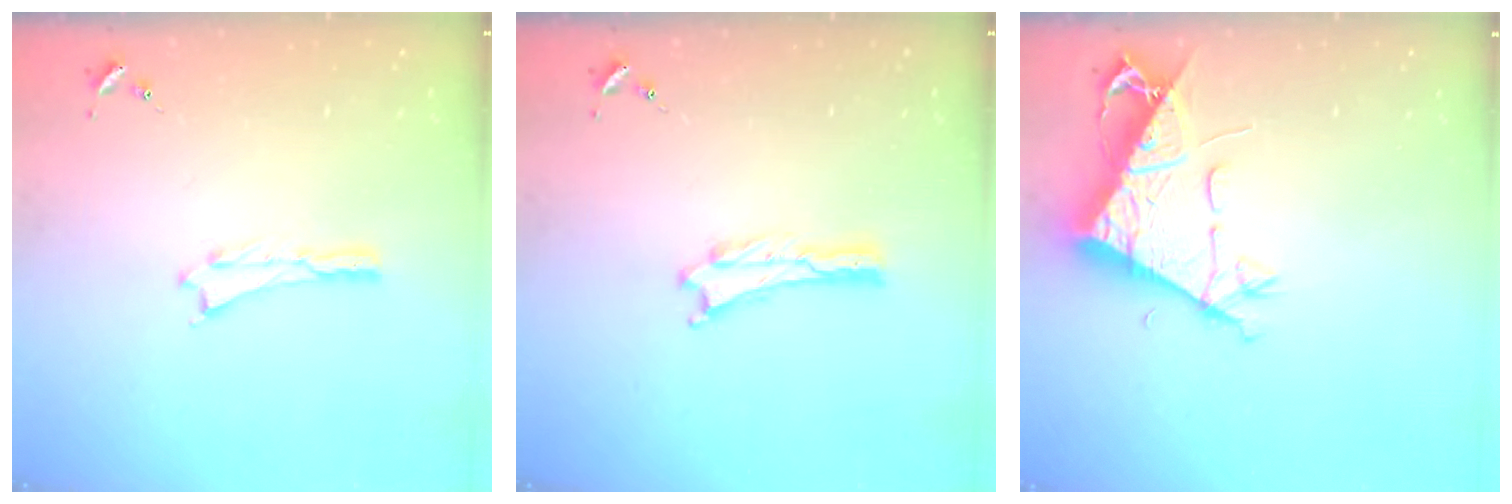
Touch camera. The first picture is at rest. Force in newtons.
{"total": 0.0}
{"total": 8.6, "press": 8.5, "slide": 1.2}